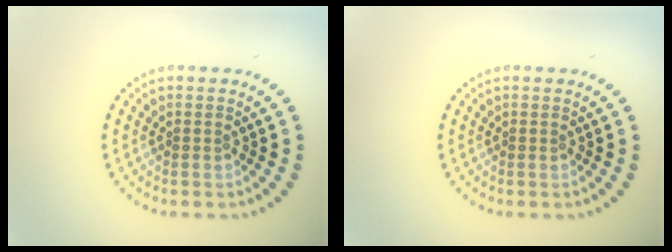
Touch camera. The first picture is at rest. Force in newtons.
{"total": 0.0}